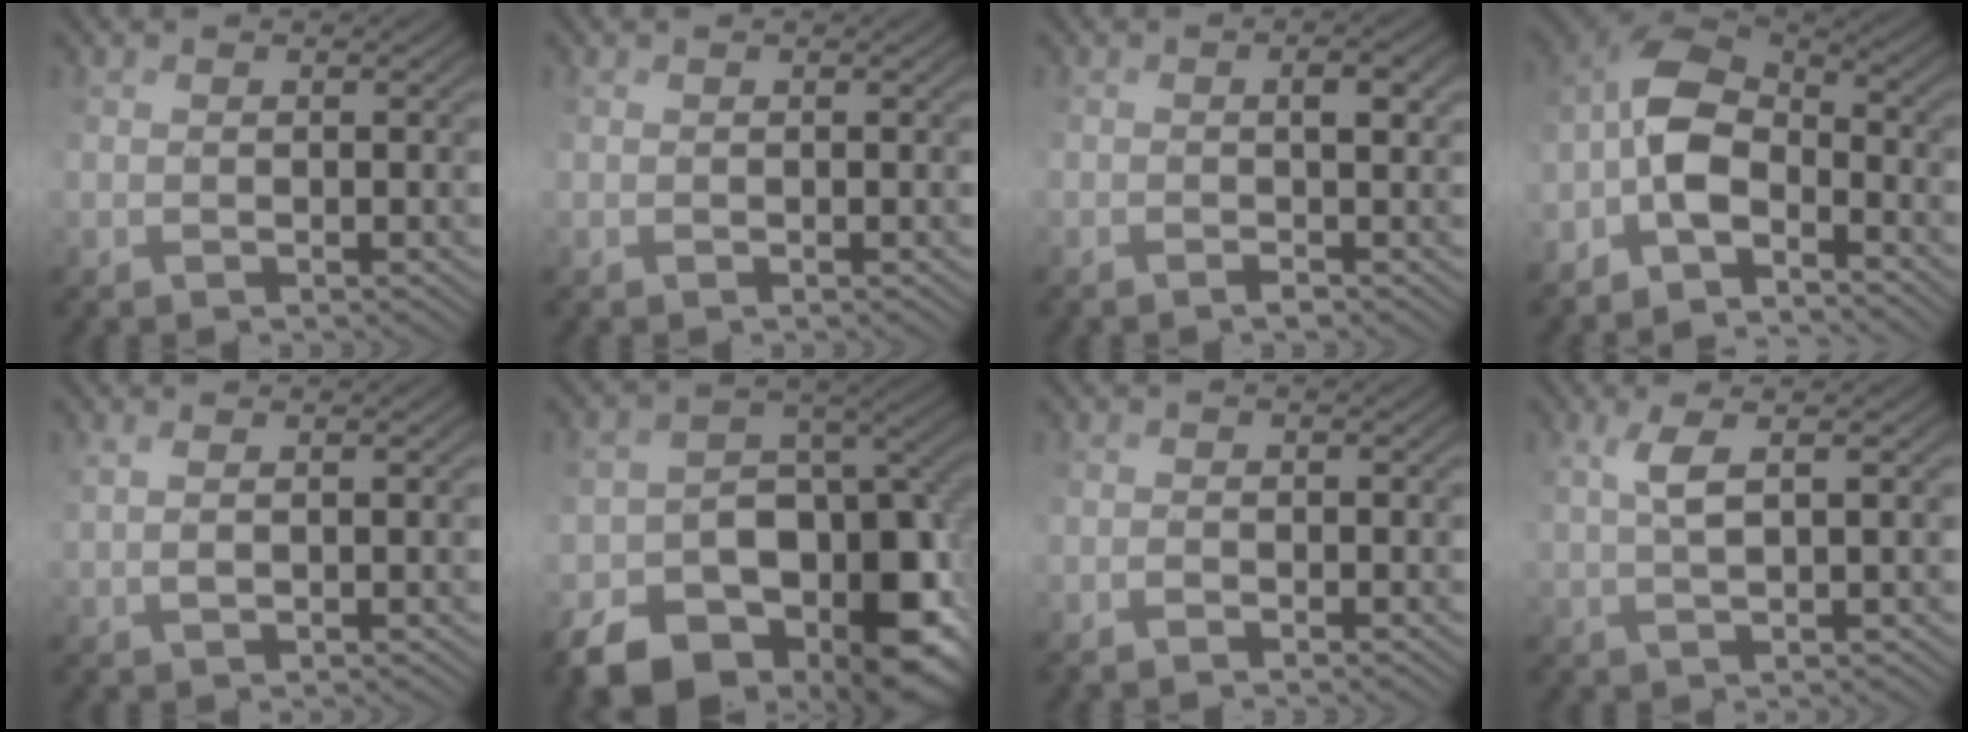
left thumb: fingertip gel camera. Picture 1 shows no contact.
{"total": 0.0}
{"total": 3.3, "force": [-0.6, 0.9, 3.1], "torque": [-0.048, 0.006, -0.010]}
{"total": 7.0, "force": [-3.6, 2.5, 5.5], "torque": [-0.113, 0.008, -0.080]}
{"total": 1.7, "force": [1.3, -1.0, -0.2], "torque": [0.011, 0.012, 0.030]}
{"total": 16.1, "force": [-8.5, 10.3, 9.1], "torque": [-0.155, -0.029, -0.113]}
{"total": 1.3, "force": [-1.3, -0.2, 0.4], "torque": [-0.002, -0.001, -0.025]}
{"total": 3.0, "force": [2.2, -0.9, 1.9], "torque": [-0.026, 0.018, 0.046]}